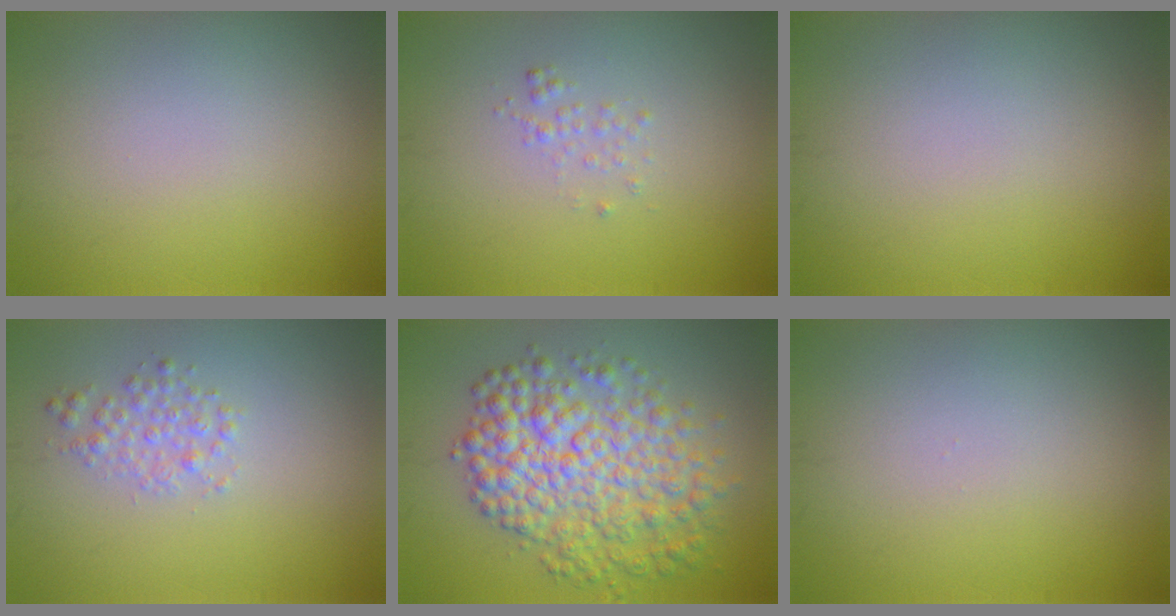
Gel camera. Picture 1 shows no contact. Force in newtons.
{"total": 0.9, "press": 0.9, "slide": 0.1}
{"total": 0.0}
{"total": 1.8, "press": 1.8, "slide": 0.1}
{"total": 8.1, "press": 8.1, "slide": 0.1}
{"total": 0.0}